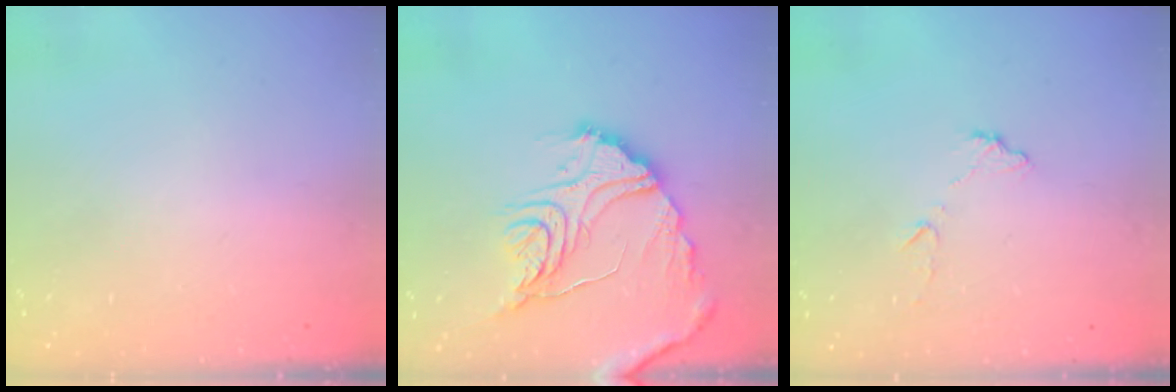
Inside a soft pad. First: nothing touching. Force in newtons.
{"total": 18.2, "press": 18.1, "slide": 2.0}
{"total": 6.4, "press": 6.4, "slide": 0.6}